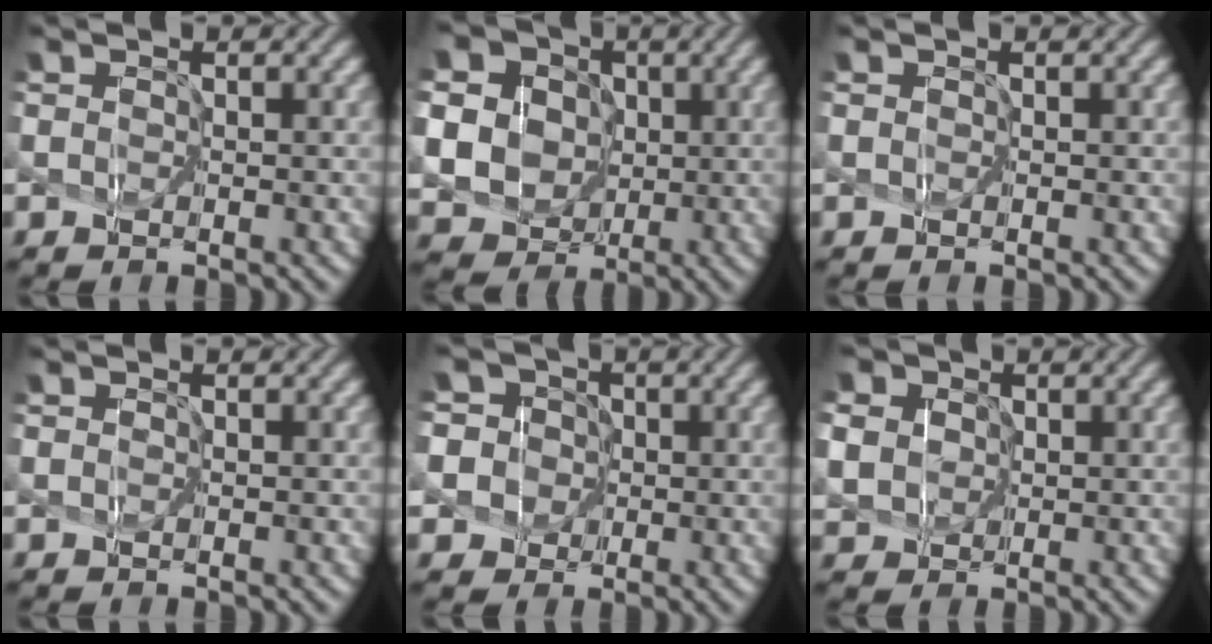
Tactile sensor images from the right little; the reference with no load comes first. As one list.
[{"total": 10.9, "force": [1.5, 9.9, 4.2], "torque": [-0.161, 0.016, 0.027]}, {"total": 0.0}, {"total": 0.0}, {"total": 6.4, "force": [-0.3, 6.2, 1.8], "torque": [-0.080, 0.026, -0.028]}, {"total": 8.6, "force": [1.4, 7.9, 3.2], "torque": [-0.120, 0.017, 0.025]}]